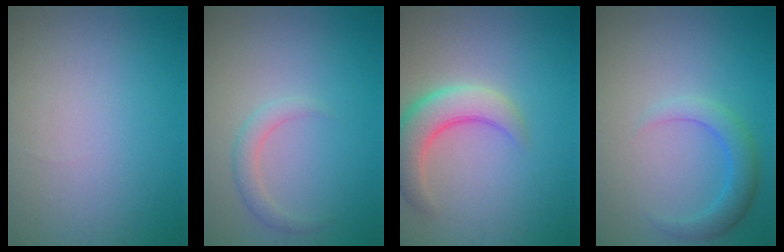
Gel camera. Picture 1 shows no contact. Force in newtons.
{"total": 1.7, "press": 1.7, "slide": 0.1}
{"total": 5.2, "press": 5.2, "slide": 0.3}
{"total": 2.9, "press": 2.9, "slide": 0.1}